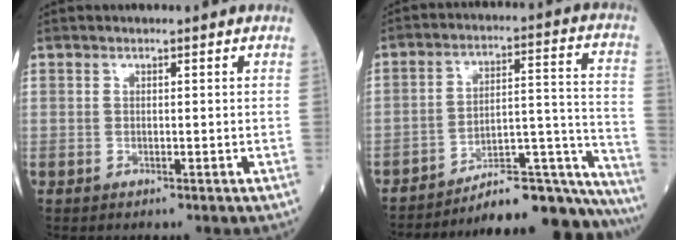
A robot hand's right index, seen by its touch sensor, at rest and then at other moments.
{"total": 21.7, "force": [-20.6, 1.5, 6.7], "torque": [-0.031, 0.045, -0.287]}